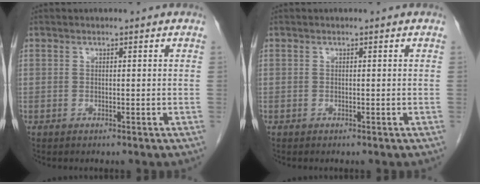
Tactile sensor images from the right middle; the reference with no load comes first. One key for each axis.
{"total": 0.0}